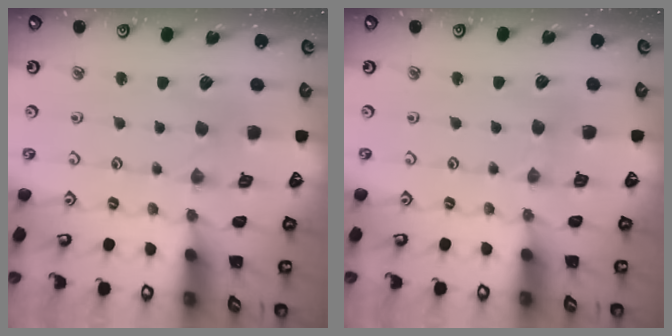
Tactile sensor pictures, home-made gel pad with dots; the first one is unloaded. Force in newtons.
{"total": 1.7, "press": 1.7, "slide": 0.3}